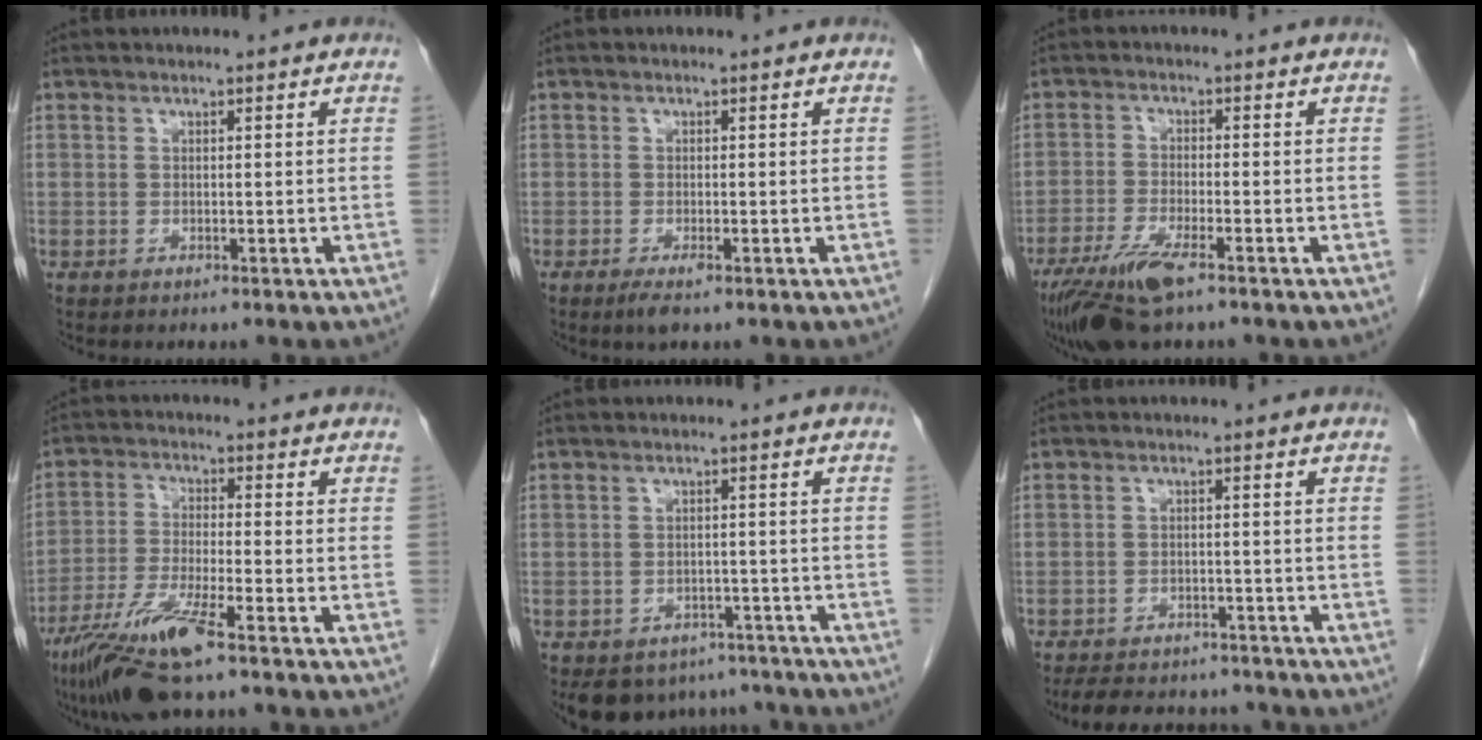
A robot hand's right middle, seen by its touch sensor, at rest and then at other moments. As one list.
[{"total": 2.0, "force": [-1.2, 0.4, 1.6], "torque": [-0.030, -0.004, -0.021]}, {"total": 8.3, "force": [-5.5, 1.5, 6.1], "torque": [-0.120, -0.019, -0.097]}, {"total": 10.5, "force": [-6.8, 0.7, 8.0], "torque": [-0.164, -0.026, -0.127]}, {"total": 9.5, "force": [-7.9, 5.2, 1.3], "torque": [-0.011, 0.010, -0.095]}, {"total": 11.8, "force": [-10.7, 3.6, 3.3], "torque": [-0.062, 0.007, -0.139]}]